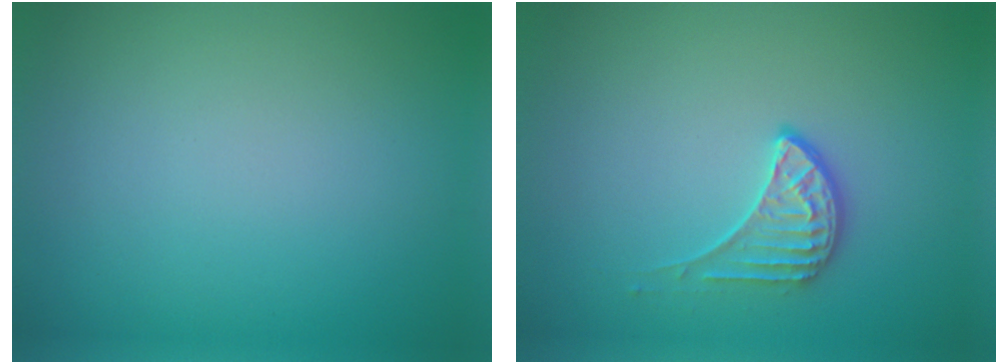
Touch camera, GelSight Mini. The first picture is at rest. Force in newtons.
{"total": 2.0, "press": 1.5, "slide": 1.3}